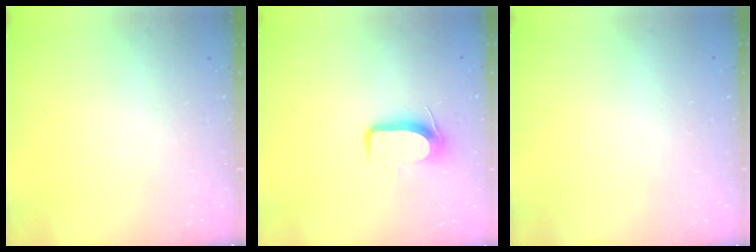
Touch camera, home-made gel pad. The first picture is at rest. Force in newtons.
{"total": 8.7, "press": 8.6, "slide": 1.2}
{"total": 0.0}